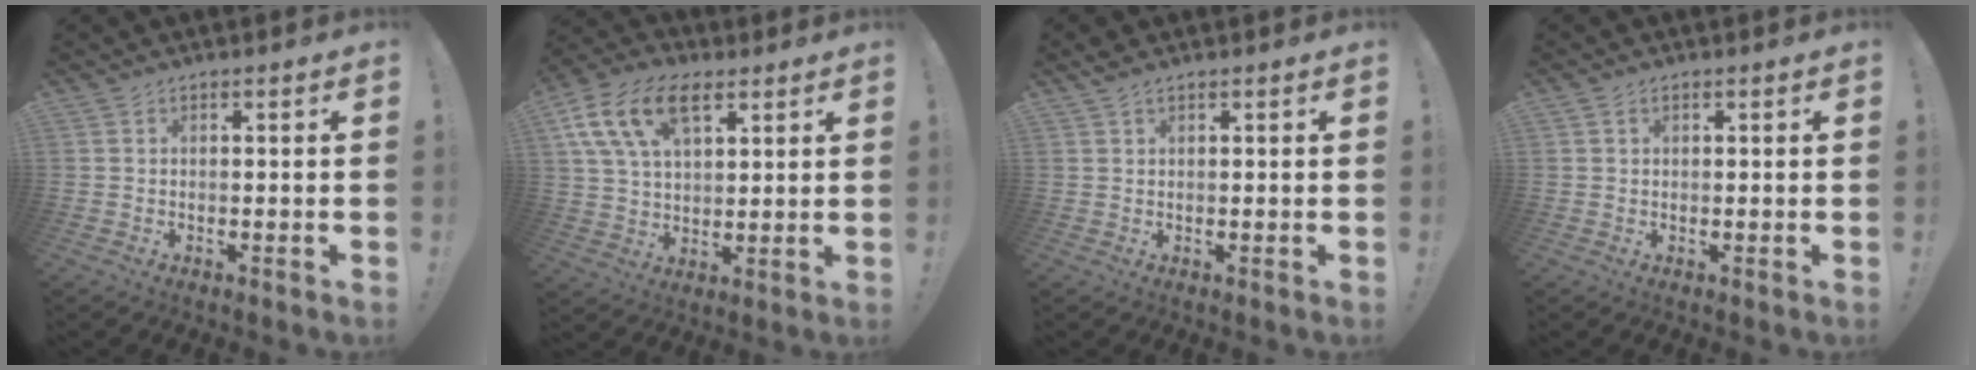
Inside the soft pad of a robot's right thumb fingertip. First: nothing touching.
{"total": 16.7, "force": [7.9, 9.8, 11.0], "torque": [-0.202, -0.016, 0.148]}
{"total": 1.8, "force": [1.4, 0.5, 1.0], "torque": [-0.015, -0.007, 0.024]}
{"total": 0.9, "force": [0.5, 0.6, 0.3], "torque": [-0.006, 0.002, 0.009]}